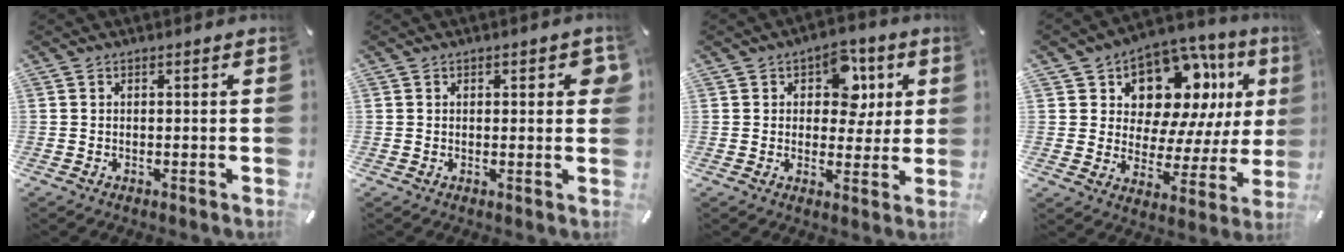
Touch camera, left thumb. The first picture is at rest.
{"total": 2.4, "force": [0.7, 1.3, 1.9], "torque": [-0.015, -0.002, 0.005]}
{"total": 9.8, "force": [3.2, 7.2, 5.8], "torque": [-0.067, -0.003, 0.050]}
{"total": 13.6, "force": [7.6, 9.2, 6.6], "torque": [-0.095, -0.063, 0.137]}